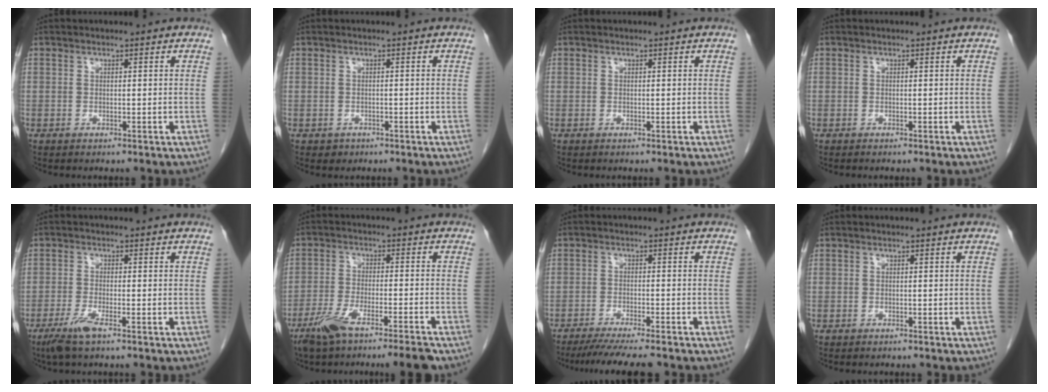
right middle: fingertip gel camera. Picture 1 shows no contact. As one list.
[{"total": 1.1, "force": [-0.6, 0.9, 0.0], "torque": [-0.004, 0.003, -0.006]}, {"total": 0.0}, {"total": 0.5, "force": [-0.5, 0.1, 0.2], "torque": [-0.006, -0.001, -0.008]}, {"total": 3.7, "force": [-2.4, 0.1, 2.8], "torque": [-0.065, -0.011, -0.050]}, {"total": 9.0, "force": [-6.8, 0.0, 5.9], "torque": [-0.103, -0.016, -0.121]}, {"total": 9.7, "force": [-8.4, 0.1, 4.9], "torque": [-0.061, -0.021, -0.127]}, {"total": 0.9, "force": [-0.8, 0.2, 0.2], "torque": [-0.009, -0.002, -0.012]}]